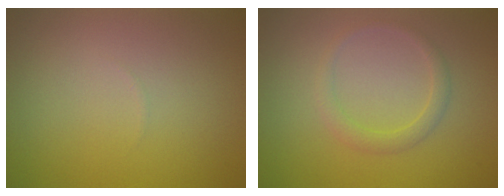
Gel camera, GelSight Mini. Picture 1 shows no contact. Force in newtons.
{"total": 1.6, "press": 1.6, "slide": 0.1}